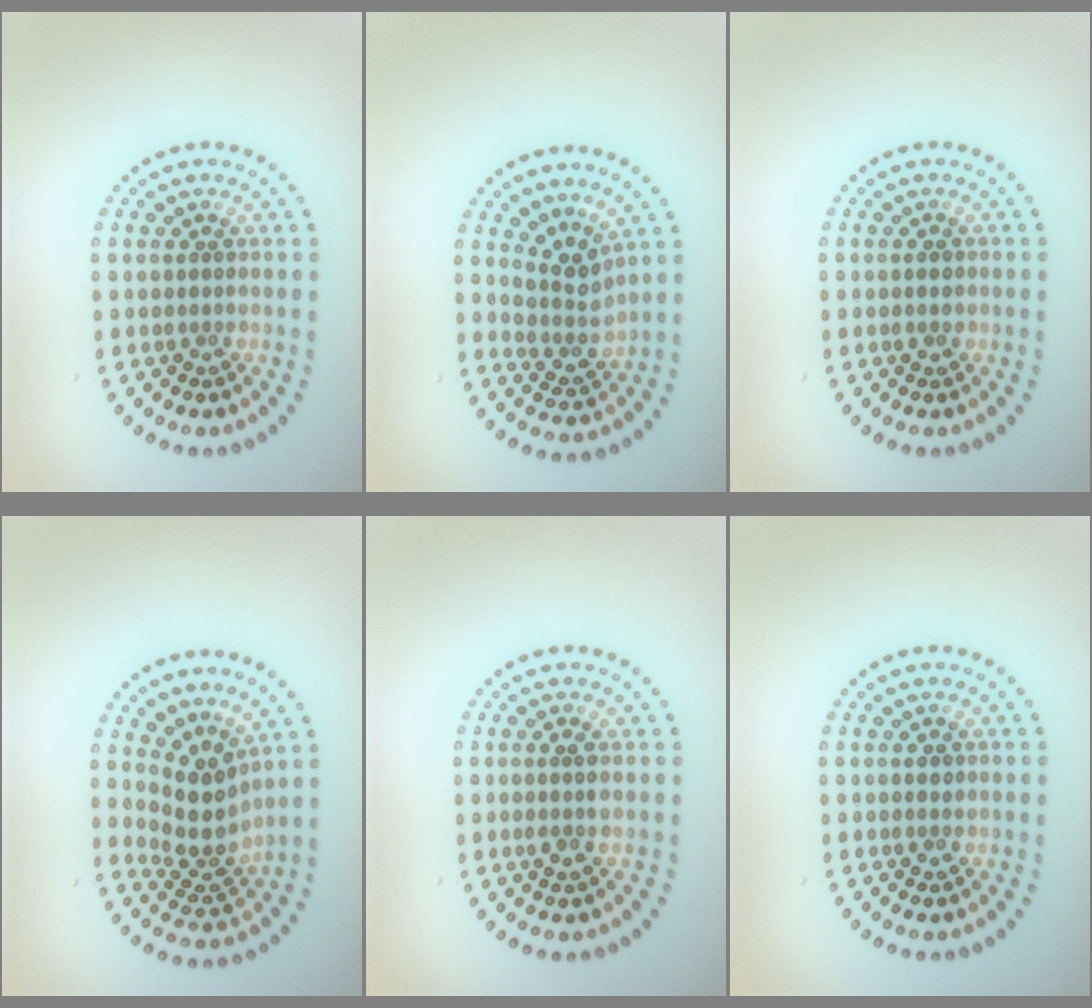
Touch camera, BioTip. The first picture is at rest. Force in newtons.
{"total": 2.8, "press": 2.1, "slide": 1.8}
{"total": 1.3, "press": 1.3, "slide": 0.1}
{"total": 3.7, "press": 2.7, "slide": 2.5}
{"total": 1.5, "press": 1.2, "slide": 0.9}
{"total": 1.1, "press": 1.1, "slide": 0.0}